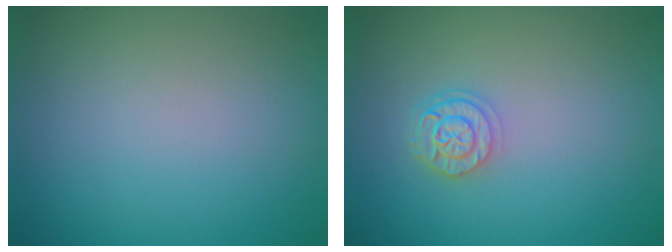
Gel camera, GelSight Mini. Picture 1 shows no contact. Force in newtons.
{"total": 2.5, "press": 2.0, "slide": 1.4}